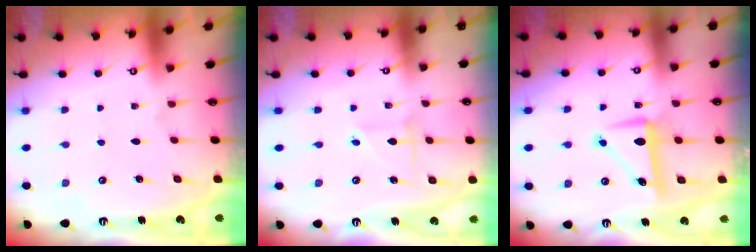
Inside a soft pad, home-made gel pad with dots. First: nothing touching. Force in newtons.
{"total": 2.7, "press": 2.6, "slide": 0.3}
{"total": 7.7, "press": 7.6, "slide": 0.9}